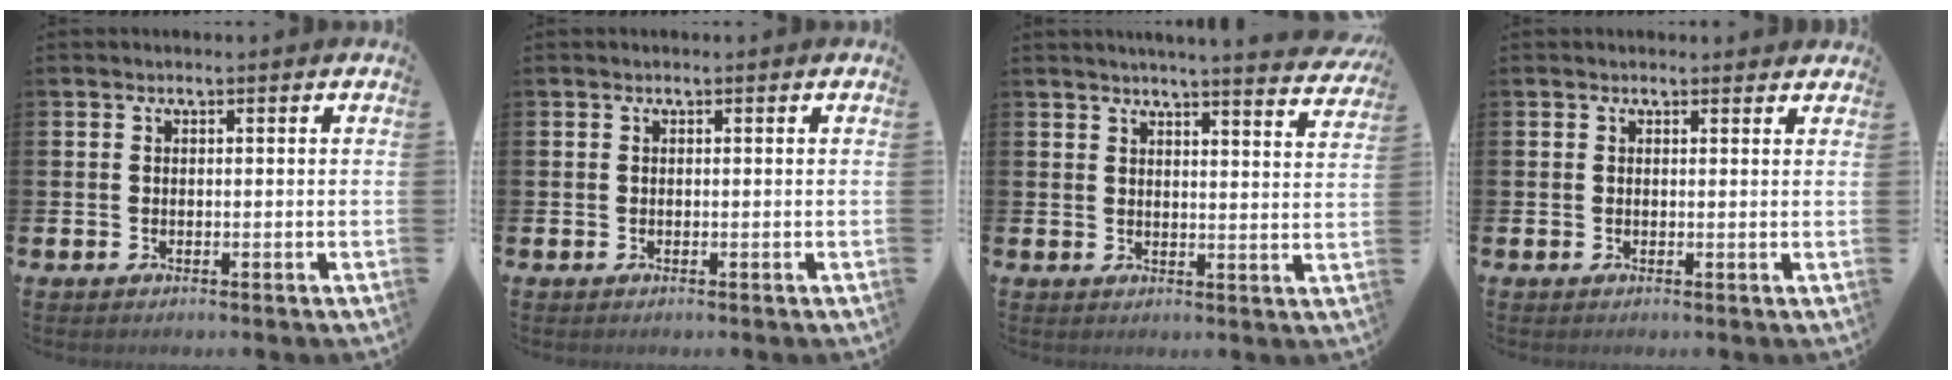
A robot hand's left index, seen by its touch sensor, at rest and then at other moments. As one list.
[{"total": 0.0}, {"total": 4.4, "force": [4.2, -0.5, 0.9], "torque": [-0.016, -0.032, 0.069]}, {"total": 0.8, "force": [0.7, 0.3, 0.1], "torque": [0.012, -0.002, 0.009]}]